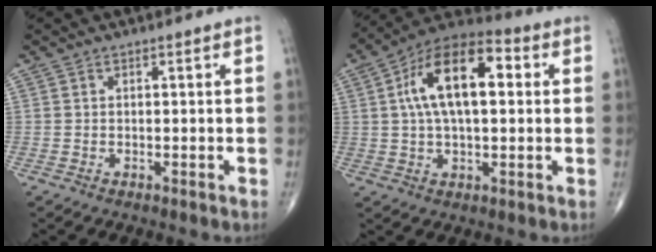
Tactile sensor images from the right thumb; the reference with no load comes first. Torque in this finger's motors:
{"motor_torque": [1.91, 2.09, 1.57, 0.32, 0.18]}